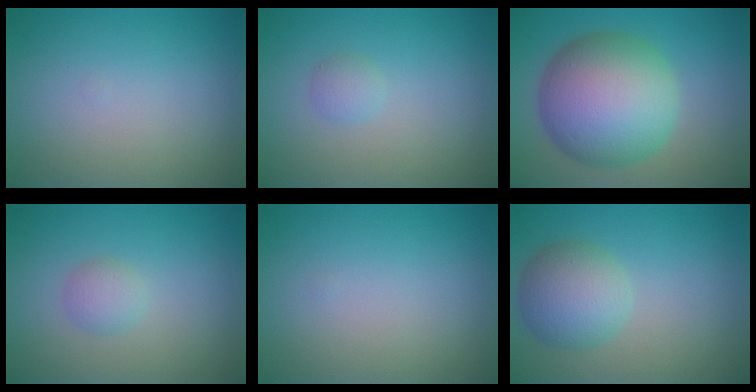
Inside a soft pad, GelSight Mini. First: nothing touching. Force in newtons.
{"total": 1.0, "press": 1.0, "slide": 0.1}
{"total": 11.5, "press": 11.5, "slide": 0.2}
{"total": 1.5, "press": 1.5, "slide": 0.0}
{"total": 0.0}
{"total": 4.8, "press": 4.8, "slide": 0.2}